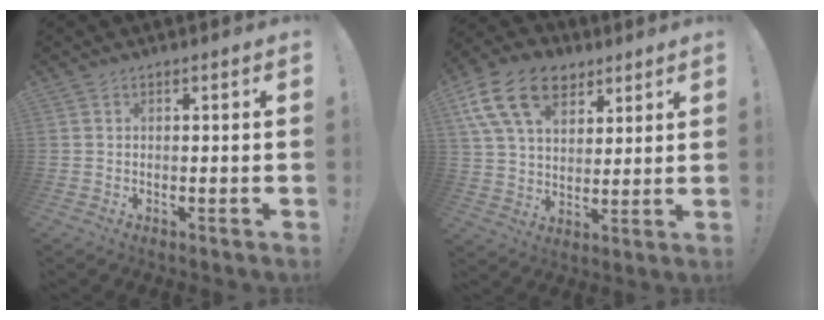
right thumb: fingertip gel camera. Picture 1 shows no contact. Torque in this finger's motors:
{"motor_torque": [1.06, 1.55, 1.18, 0.39, 0.37]}